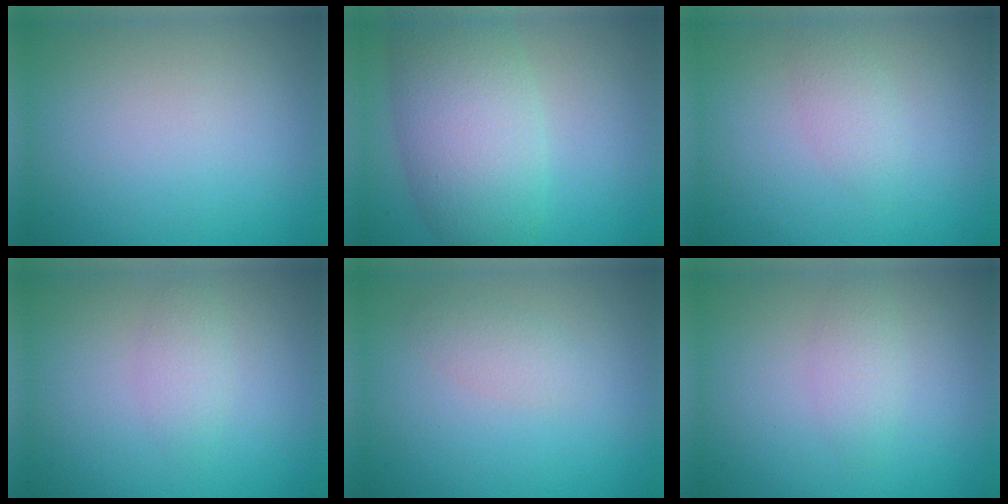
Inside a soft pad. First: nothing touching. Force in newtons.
{"total": 7.9, "press": 7.9, "slide": 0.3}
{"total": 1.6, "press": 1.6, "slide": 0.0}
{"total": 1.5, "press": 1.5, "slide": 0.0}
{"total": 1.3, "press": 1.3, "slide": 0.0}
{"total": 1.6, "press": 1.6, "slide": 0.1}